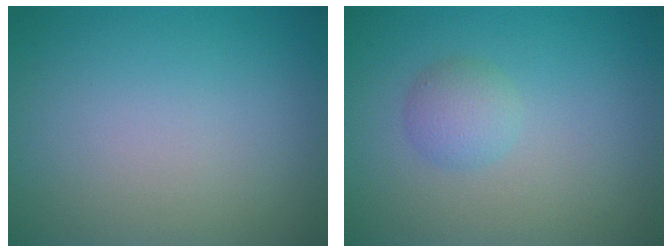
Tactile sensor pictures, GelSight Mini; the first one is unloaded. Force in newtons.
{"total": 1.8, "press": 1.8, "slide": 0.1}